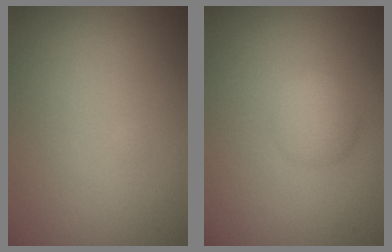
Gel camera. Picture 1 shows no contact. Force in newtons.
{"total": 2.1, "press": 2.1, "slide": 0.1}